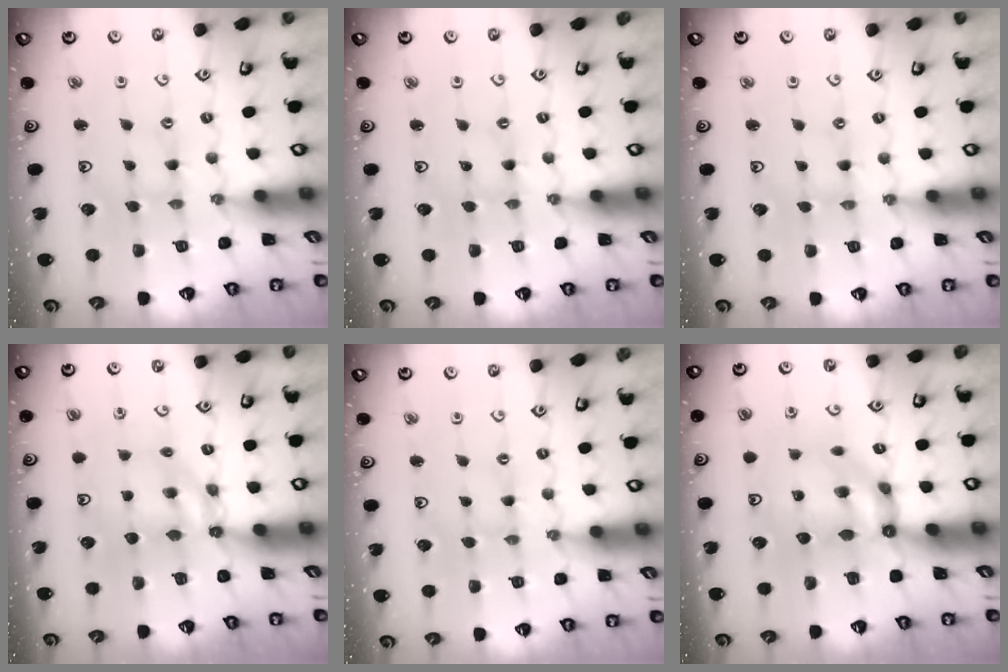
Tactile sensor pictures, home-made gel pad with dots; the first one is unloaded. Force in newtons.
{"total": 0.0}
{"total": 0.0}
{"total": 5.8, "press": 5.8, "slide": 0.6}
{"total": 0.0}
{"total": 7.8, "press": 7.8, "slide": 0.5}